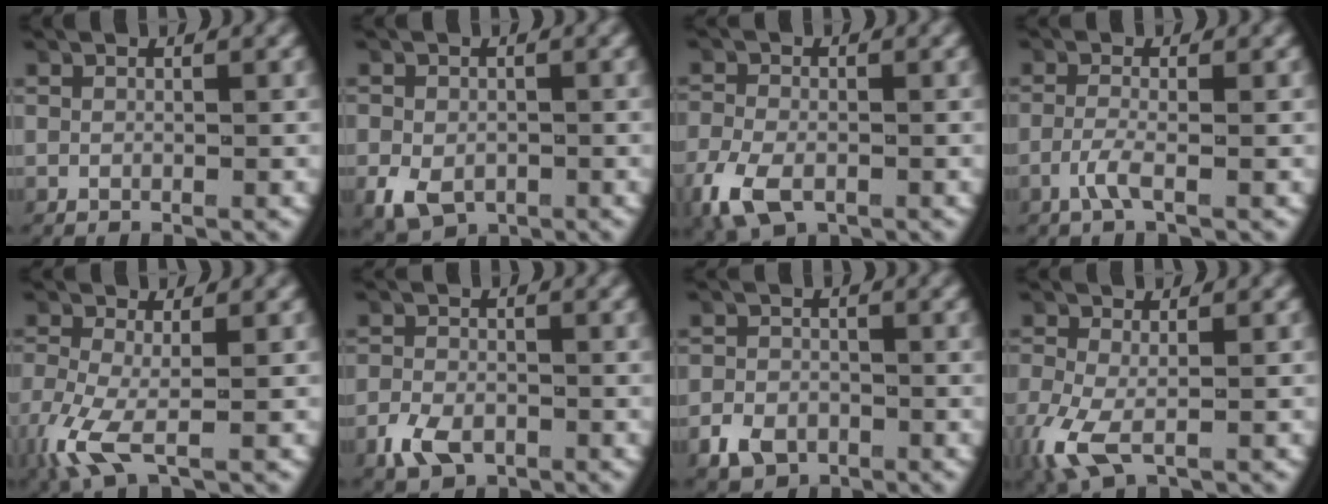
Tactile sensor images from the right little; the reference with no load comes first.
{"total": 4.1, "force": [-1.9, 3.1, 1.9], "torque": [-0.049, -0.032, -0.016]}
{"total": 4.3, "force": [-2.4, 2.8, 2.3], "torque": [-0.074, -0.021, -0.029]}
{"total": 1.9, "force": [-1.4, 0.2, 1.4], "torque": [-0.042, -0.013, -0.021]}
{"total": 3.8, "force": [-1.4, 2.0, 2.9], "torque": [-0.096, -0.029, -0.012]}
{"total": 3.6, "force": [-2.3, 2.3, 1.5], "torque": [-0.039, -0.013, -0.035]}
{"total": 3.0, "force": [-2.0, 2.1, 0.7], "torque": [-0.017, -0.012, -0.033]}
{"total": 3.7, "force": [-1.4, 2.2, 2.6], "torque": [-0.084, -0.027, -0.013]}